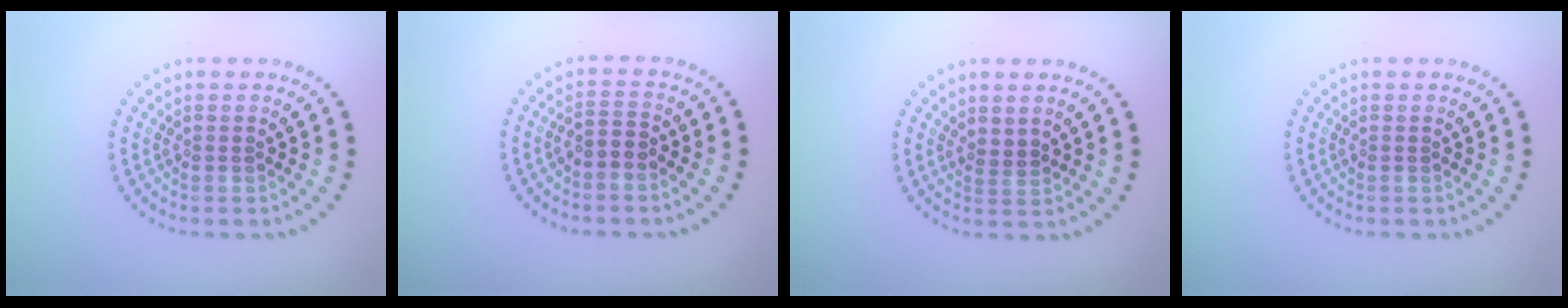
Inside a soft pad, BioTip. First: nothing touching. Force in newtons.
{"total": 1.8, "press": 1.4, "slide": 1.2}
{"total": 1.1, "press": 1.0, "slide": 0.5}
{"total": 0.0}